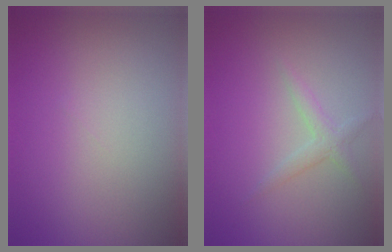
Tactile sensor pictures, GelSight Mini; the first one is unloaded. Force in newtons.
{"total": 1.5, "press": 1.5, "slide": 0.0}